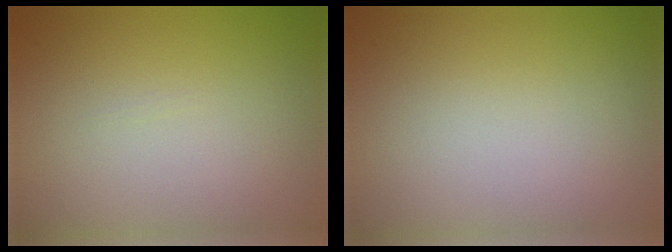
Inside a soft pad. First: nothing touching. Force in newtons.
{"total": 0.0}